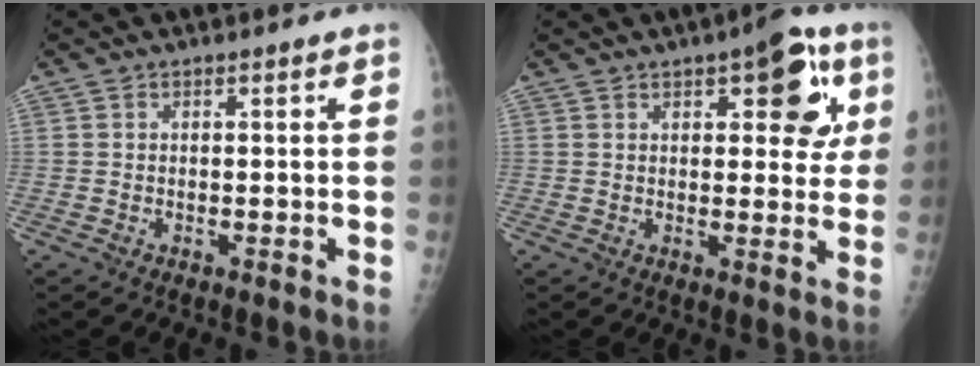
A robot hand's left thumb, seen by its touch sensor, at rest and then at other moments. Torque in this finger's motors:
{"motor_torque": [0.03, 0.18, 0.26, 0.06, 0.07]}